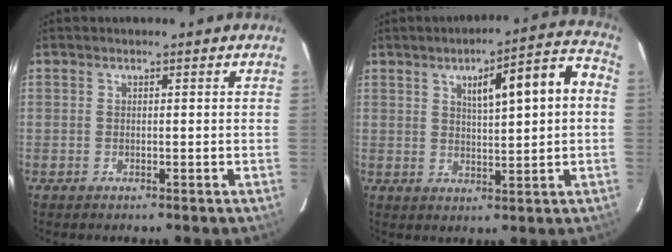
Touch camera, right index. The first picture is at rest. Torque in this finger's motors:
{"motor_torque": [0.71, -0.07, 0.37, 0.06]}